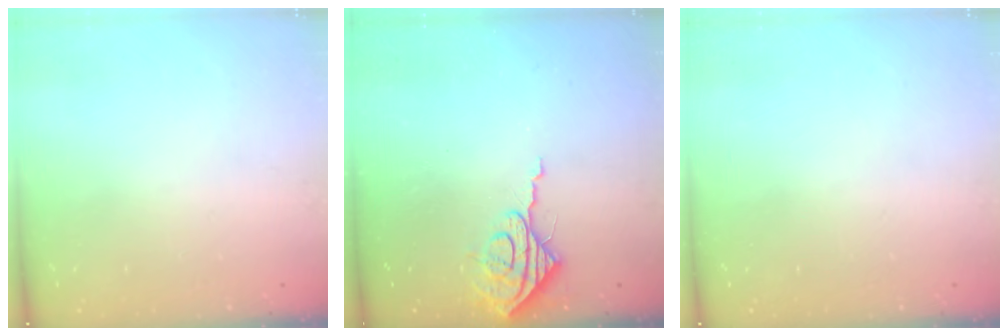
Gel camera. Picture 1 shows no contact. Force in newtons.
{"total": 8.2, "press": 8.1, "slide": 0.7}
{"total": 0.0}